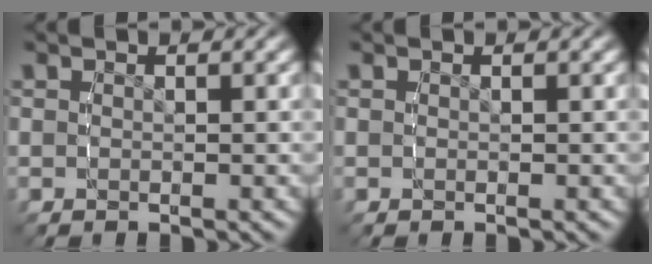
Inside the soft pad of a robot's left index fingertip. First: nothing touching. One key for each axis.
{"total": 0.0}